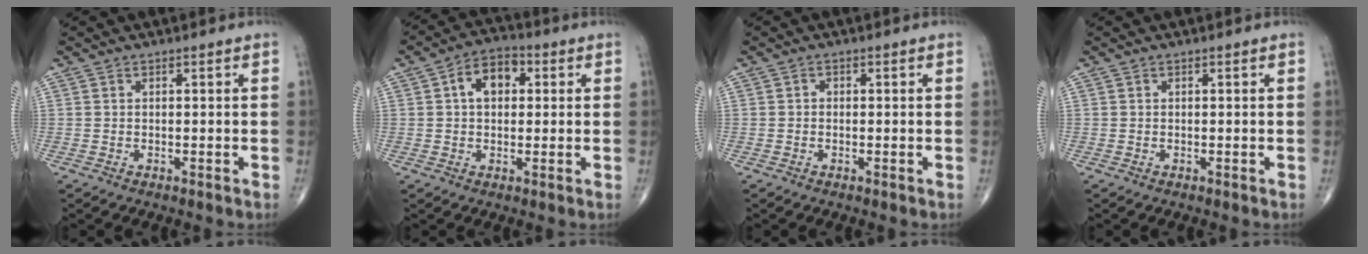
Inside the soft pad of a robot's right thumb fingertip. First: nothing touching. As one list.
[{"total": 7.3, "force": [1.6, 4.9, 5.2], "torque": [-0.070, 0.014, 0.017]}, {"total": 0.7, "force": [-0.2, 0.6, 0.2], "torque": [0.001, 0.002, -0.007]}, {"total": 0.0}]